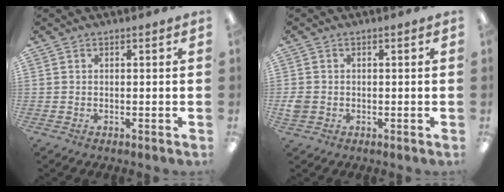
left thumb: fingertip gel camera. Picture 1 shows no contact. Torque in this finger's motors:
{"motor_torque": [-0.33, 0.25, 0.28, -0.13, -0.02]}